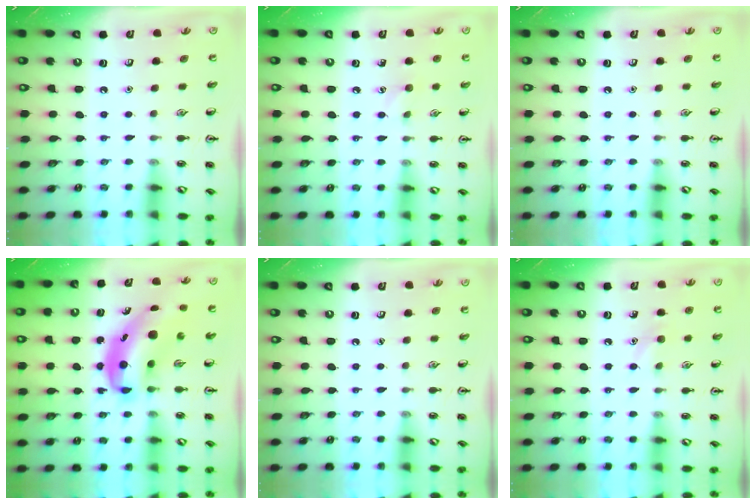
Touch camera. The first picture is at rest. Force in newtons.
{"total": 5.2, "press": 4.9, "slide": 1.6}
{"total": 0.0}
{"total": 9.5, "press": 9.0, "slide": 3.1}
{"total": 0.0}
{"total": 5.7, "press": 5.5, "slide": 1.7}